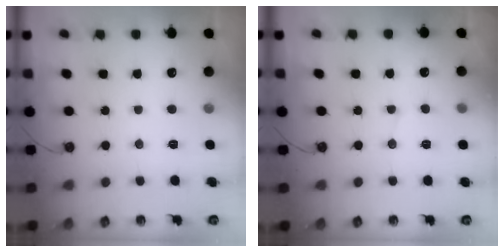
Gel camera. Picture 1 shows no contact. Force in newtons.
{"total": 4.6, "press": 4.5, "slide": 0.6}